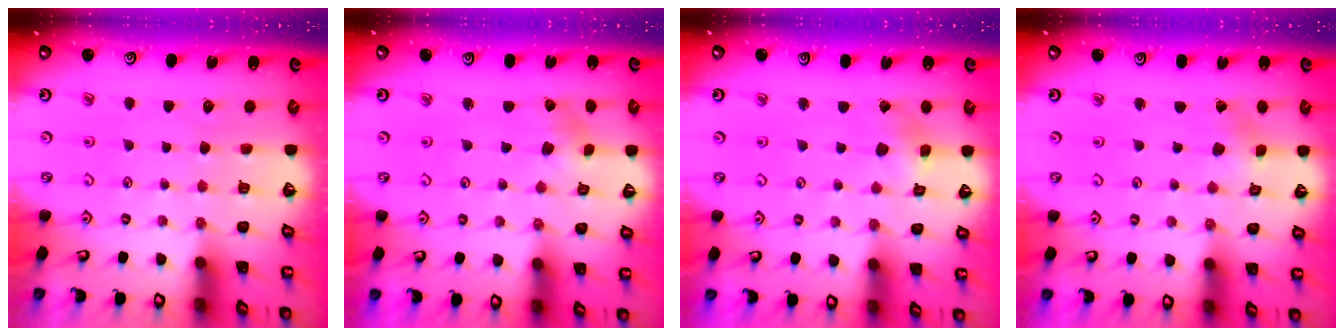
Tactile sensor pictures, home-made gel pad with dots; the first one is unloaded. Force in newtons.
{"total": 4.3, "press": 4.3, "slide": 0.2}
{"total": 2.6, "press": 2.5, "slide": 0.3}
{"total": 0.9, "press": 0.9, "slide": 0.1}